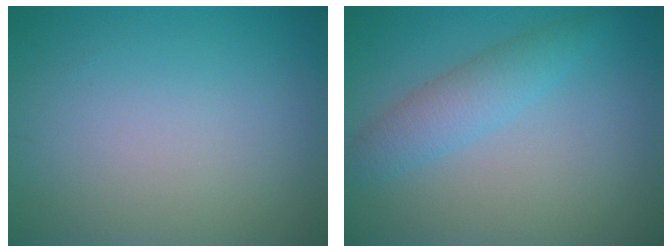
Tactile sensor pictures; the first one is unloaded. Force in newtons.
{"total": 3.0, "press": 3.0, "slide": 0.0}